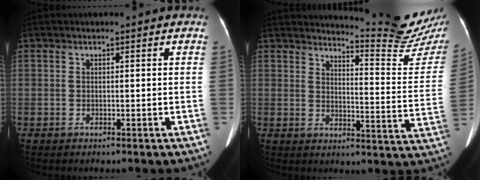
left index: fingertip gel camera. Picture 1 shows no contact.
{"total": 13.8, "force": [13.5, -1.5, 2.4], "torque": [-0.028, -0.106, 0.156]}